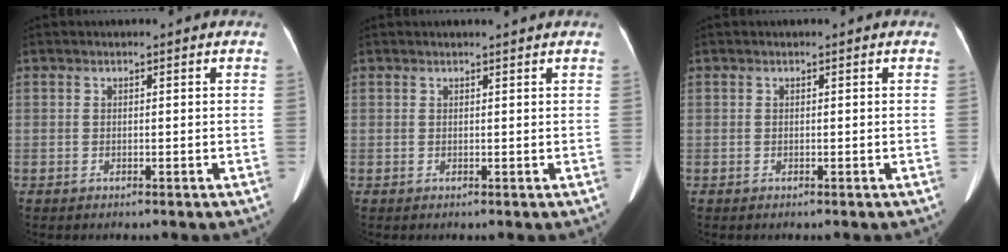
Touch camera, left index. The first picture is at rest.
{"total": 1.2, "force": [1.1, -0.3, 0.3], "torque": [-0.012, -0.003, 0.018]}
{"total": 0.0}